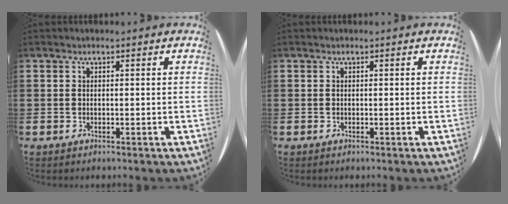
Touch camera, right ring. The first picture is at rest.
{"total": 0.0}